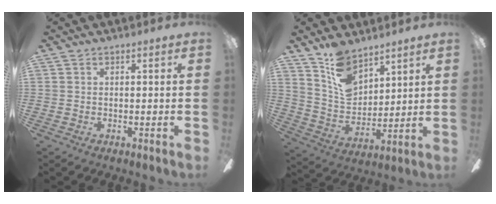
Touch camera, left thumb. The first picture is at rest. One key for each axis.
{"total": 11.2, "fx": 8.2, "fy": 5.9, "fz": 4.8, "tx": -0.092, "ty": -0.047, "tz": 0.158}